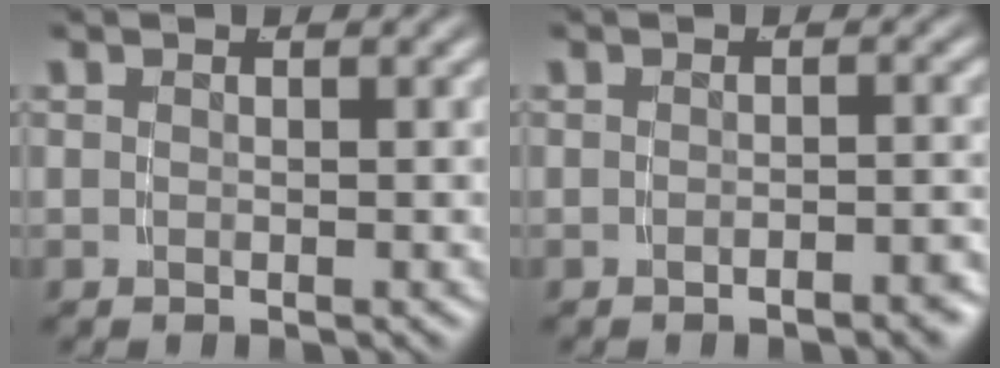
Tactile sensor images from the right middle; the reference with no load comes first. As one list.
[{"total": 1.7, "force": [-1.6, -0.1, 0.7], "torque": [-0.007, 0.006, -0.028]}]